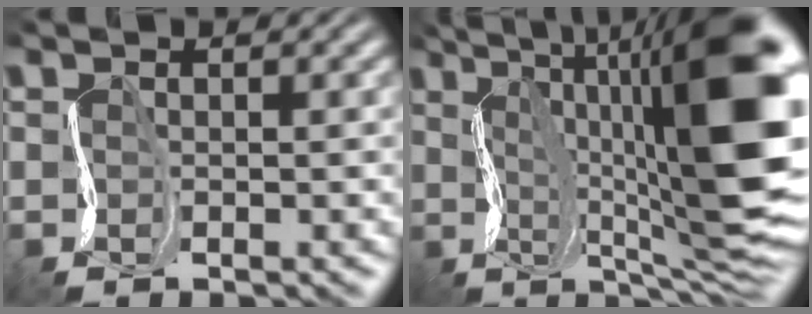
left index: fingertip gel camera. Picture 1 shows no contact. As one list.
[{"total": 16.8, "force": [2.8, 5.2, 15.7], "torque": [-0.233, 0.024, 0.057]}]